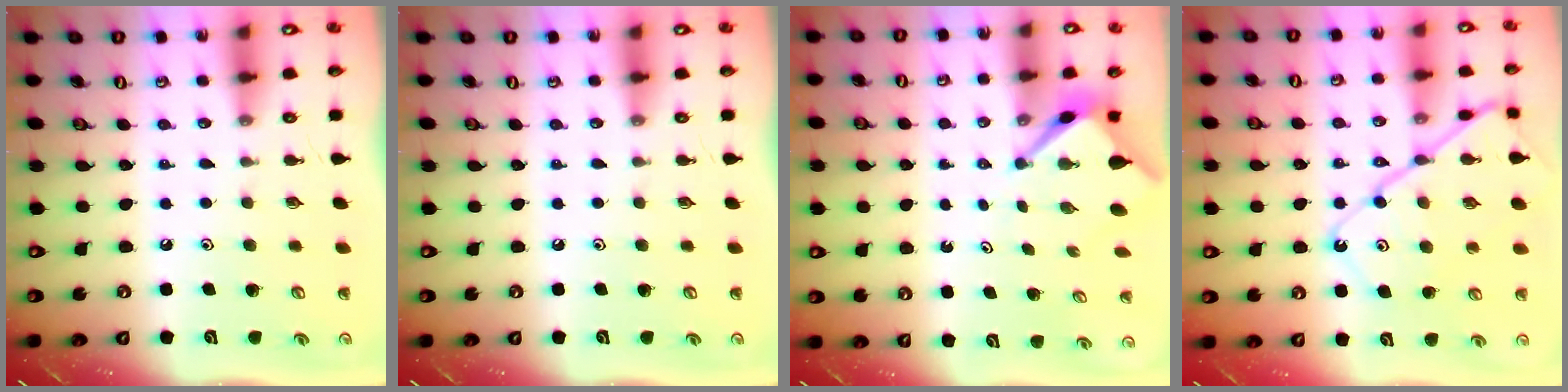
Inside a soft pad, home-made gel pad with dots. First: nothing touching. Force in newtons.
{"total": 0.0}
{"total": 3.2, "press": 3.2, "slide": 0.2}
{"total": 15.5, "press": 15.4, "slide": 1.5}